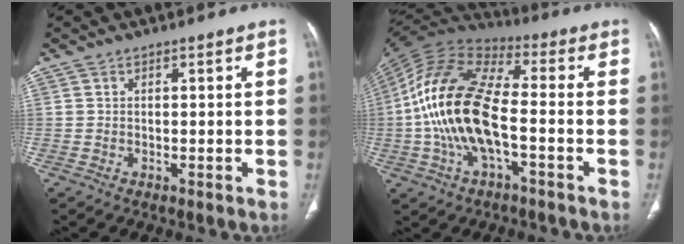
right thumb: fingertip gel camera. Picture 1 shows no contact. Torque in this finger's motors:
{"motor_torque": [0.73, 3.84, 2.67, -0.08, 0.48]}